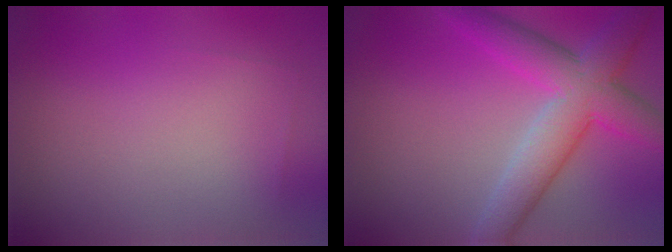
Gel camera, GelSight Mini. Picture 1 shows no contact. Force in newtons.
{"total": 6.9, "press": 6.9, "slide": 0.3}